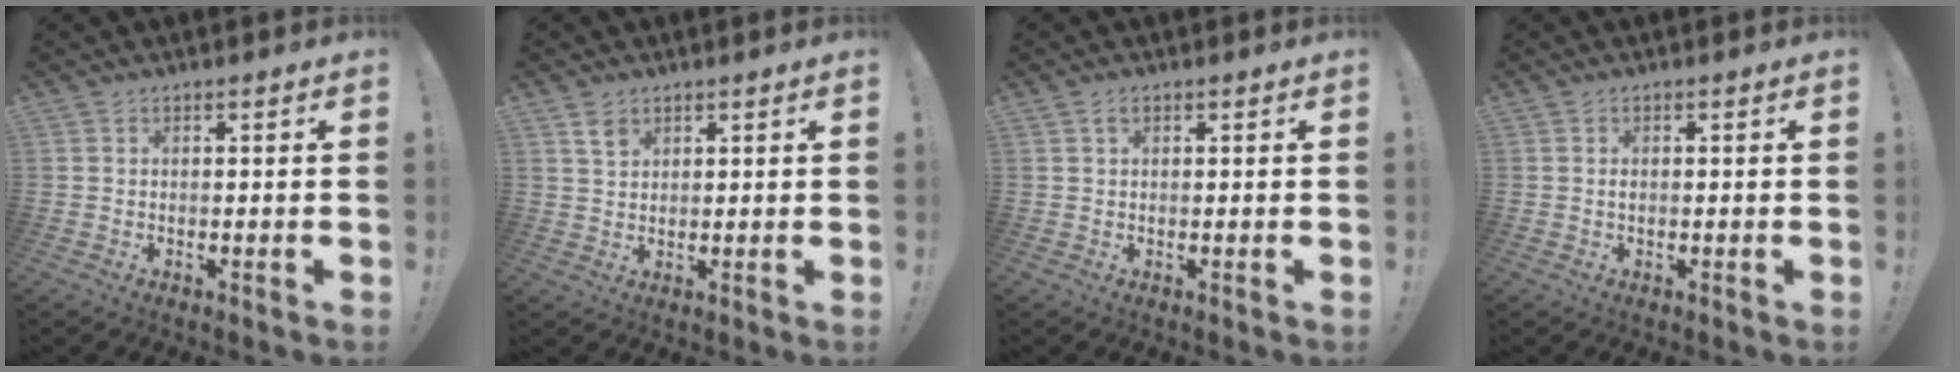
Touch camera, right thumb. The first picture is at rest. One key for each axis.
{"total": 3.3, "fx": 2.1, "fy": 2.1, "fz": 1.4, "tx": -0.015, "ty": -0.010, "tz": 0.038}
{"total": 1.5, "fx": 0.8, "fy": 0.9, "fz": 1.0, "tx": -0.018, "ty": 0.001, "tz": 0.015}
{"total": 0.5, "fx": 0.0, "fy": 0.4, "fz": 0.4, "tx": -0.010, "ty": 0.004, "tz": -0.001}